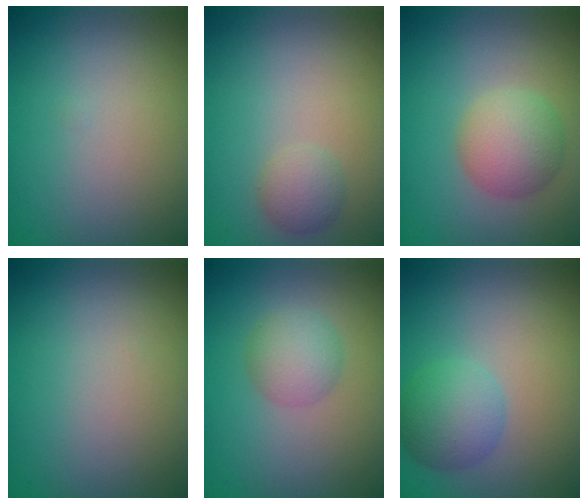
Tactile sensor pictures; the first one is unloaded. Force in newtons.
{"total": 1.8, "press": 1.8, "slide": 0.1}
{"total": 4.1, "press": 4.1, "slide": 0.2}
{"total": 0.0}
{"total": 2.9, "press": 2.9, "slide": 0.0}
{"total": 4.0, "press": 4.0, "slide": 0.1}